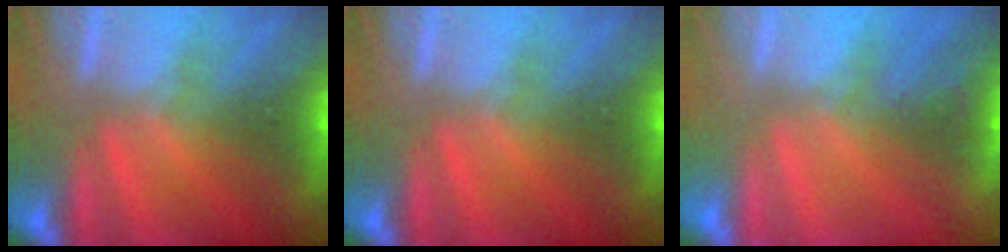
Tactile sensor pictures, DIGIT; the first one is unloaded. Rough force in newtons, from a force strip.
{"total": 0.0}
{"total": 2.6}